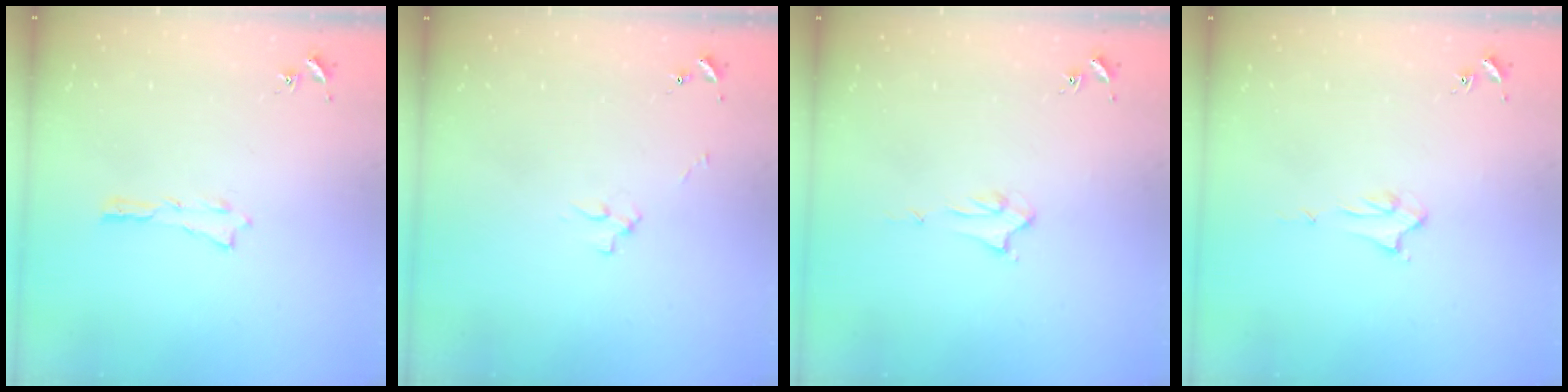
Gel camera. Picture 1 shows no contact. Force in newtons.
{"total": 2.5, "press": 2.5, "slide": 0.3}
{"total": 1.9, "press": 1.9, "slide": 0.1}
{"total": 1.9, "press": 1.9, "slide": 0.1}